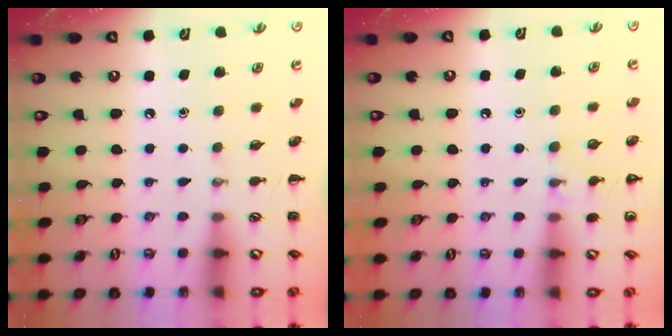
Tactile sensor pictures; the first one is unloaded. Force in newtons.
{"total": 7.8, "press": 7.4, "slide": 2.3}